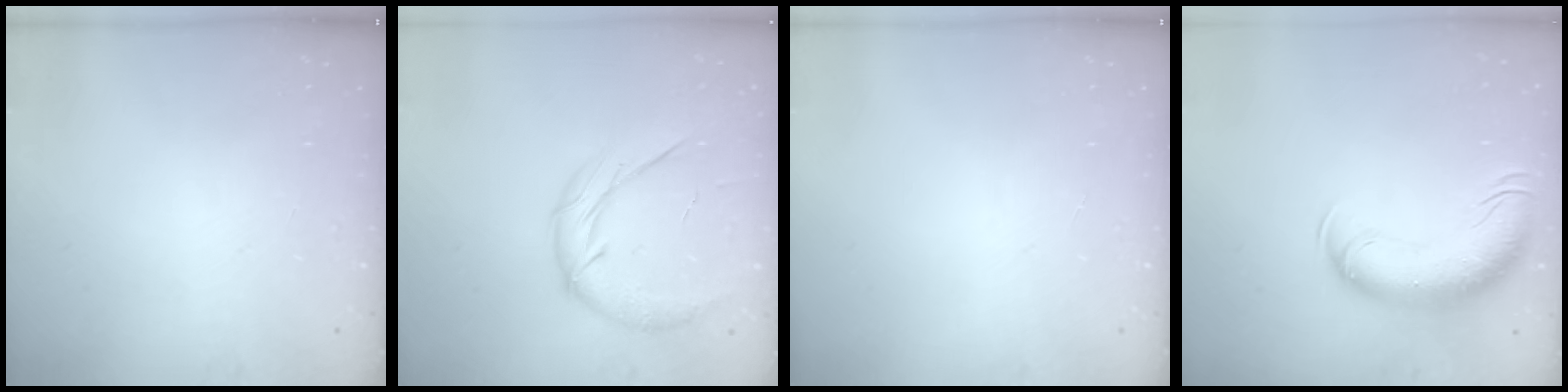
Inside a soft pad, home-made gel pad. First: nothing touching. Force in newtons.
{"total": 13.5, "press": 13.4, "slide": 1.9}
{"total": 0.0}
{"total": 13.8, "press": 13.4, "slide": 3.2}